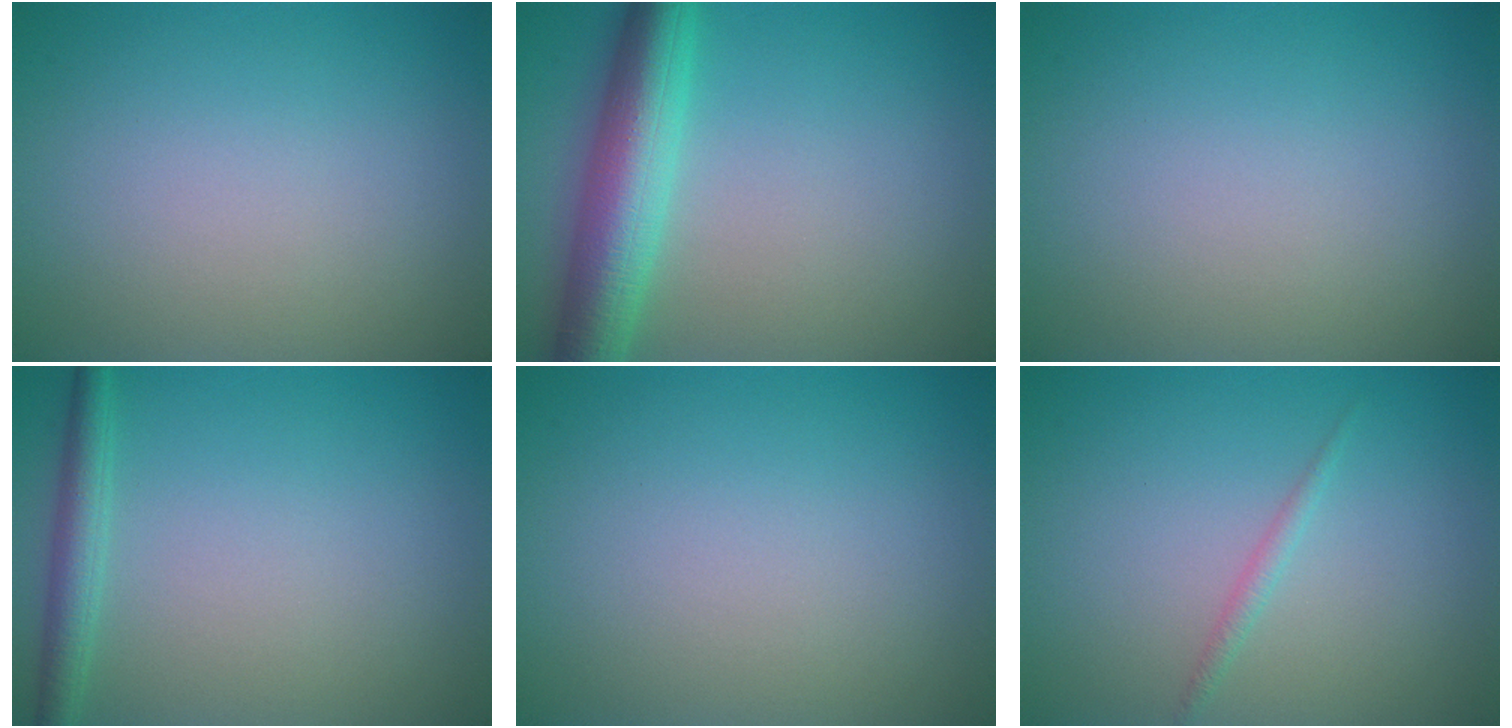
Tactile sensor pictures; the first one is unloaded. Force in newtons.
{"total": 6.7, "press": 6.7, "slide": 0.0}
{"total": 0.0}
{"total": 2.3, "press": 2.3, "slide": 0.1}
{"total": 0.0}
{"total": 0.9, "press": 0.9, "slide": 0.0}